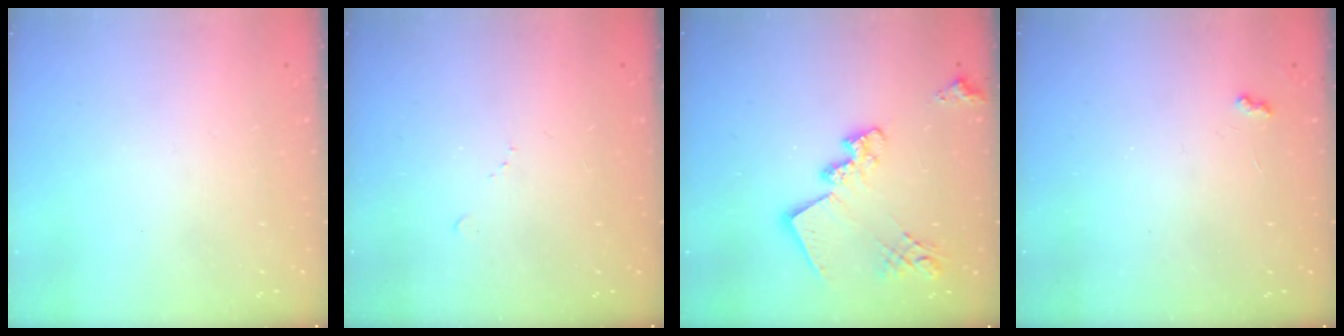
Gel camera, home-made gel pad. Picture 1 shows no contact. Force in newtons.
{"total": 4.4, "press": 4.3, "slide": 0.7}
{"total": 18.1, "press": 18.1, "slide": 1.1}
{"total": 3.0, "press": 3.0, "slide": 0.4}